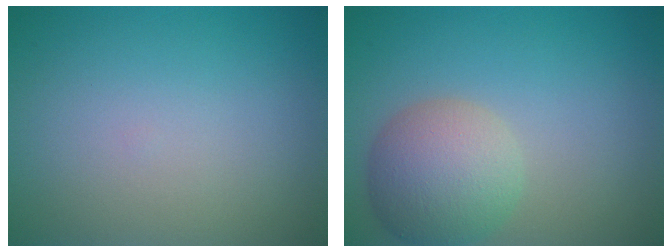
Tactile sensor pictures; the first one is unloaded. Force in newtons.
{"total": 5.4, "press": 5.4, "slide": 0.3}